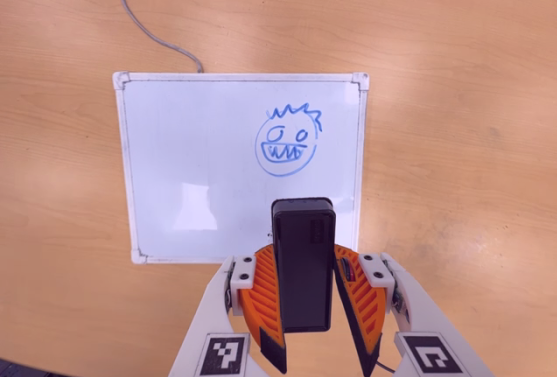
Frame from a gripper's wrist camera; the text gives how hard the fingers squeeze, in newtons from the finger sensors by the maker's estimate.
{"total": 5.5, "left": 5.4, "right": 5.5}